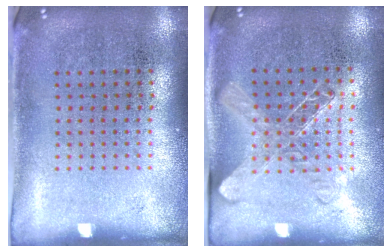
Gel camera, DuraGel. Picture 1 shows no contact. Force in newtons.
{"total": 1.4, "press": 1.3, "slide": 0.6}